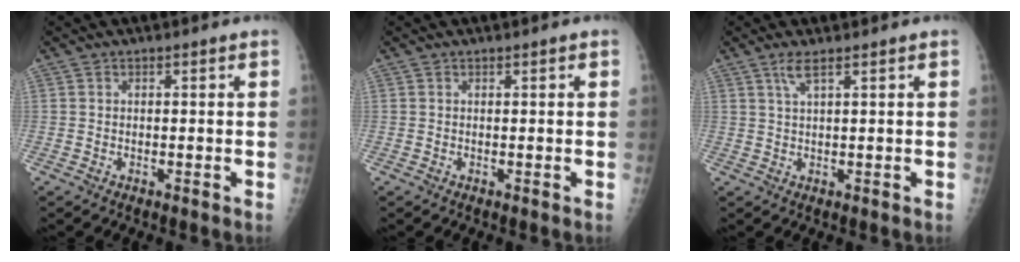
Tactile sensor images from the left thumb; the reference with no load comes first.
{"total": 0.0}
{"total": 2.3, "force": [1.4, 0.1, 1.8], "torque": [-0.044, 0.001, 0.034]}